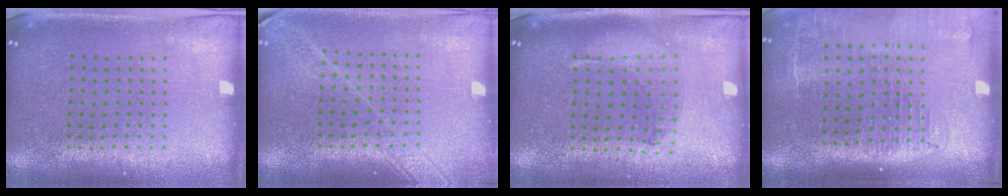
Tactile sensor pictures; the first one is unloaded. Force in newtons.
{"total": 1.8, "press": 1.5, "slide": 1.0}
{"total": 0.9, "press": 0.9, "slide": 0.3}
{"total": 2.2, "press": 1.8, "slide": 1.3}